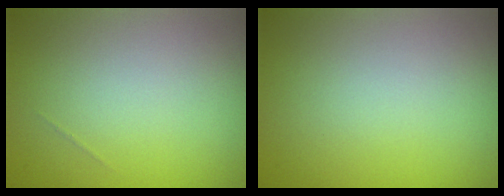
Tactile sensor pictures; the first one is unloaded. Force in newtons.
{"total": 0.0}